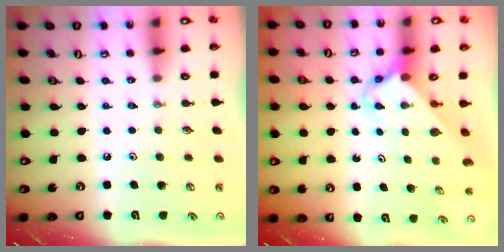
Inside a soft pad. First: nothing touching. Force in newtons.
{"total": 2.8, "press": 2.8, "slide": 0.2}